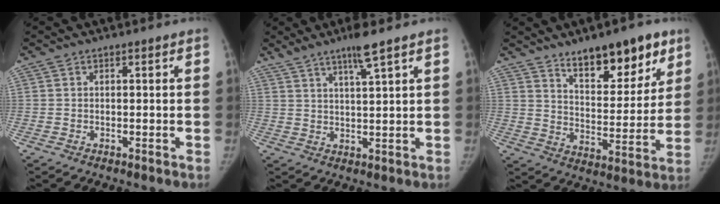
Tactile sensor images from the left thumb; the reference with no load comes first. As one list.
[{"total": 6.0, "force": [4.2, 0.0, 4.3], "torque": [-0.082, -0.017, 0.079]}, {"total": 15.8, "force": [10.4, 6.7, 9.8], "torque": [-0.091, -0.066, 0.165]}]